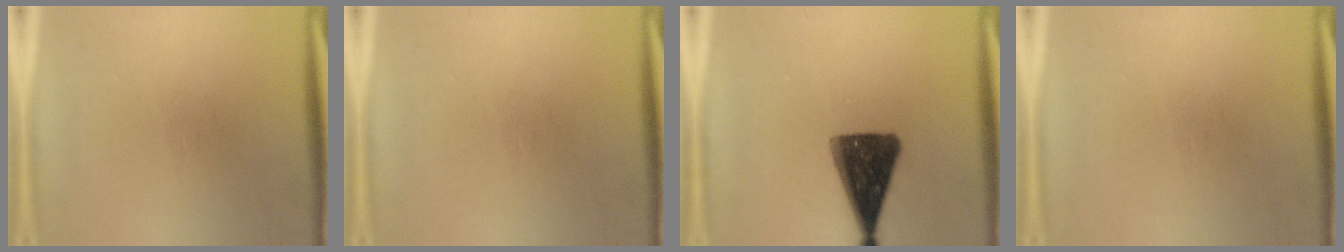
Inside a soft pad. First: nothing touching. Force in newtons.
{"total": 0.0}
{"total": 13.8}
{"total": 0.0}